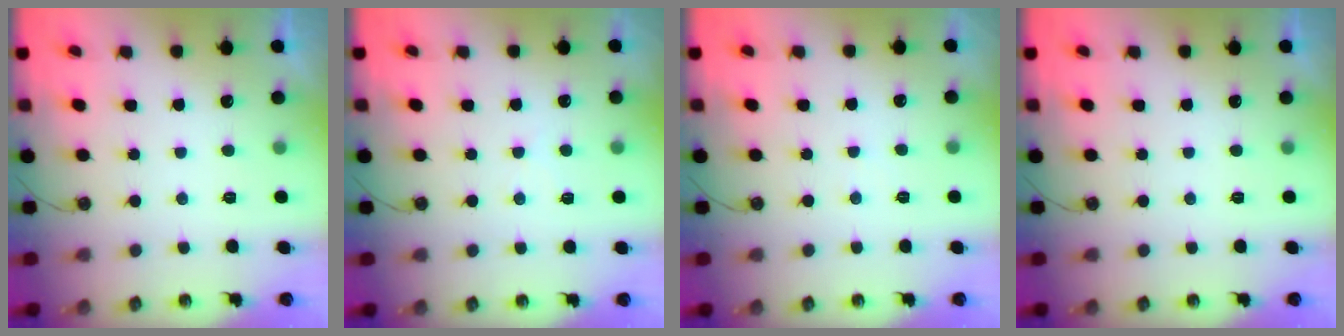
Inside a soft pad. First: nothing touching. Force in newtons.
{"total": 4.6, "press": 4.6, "slide": 0.6}
{"total": 2.4, "press": 2.4, "slide": 0.4}
{"total": 0.0}